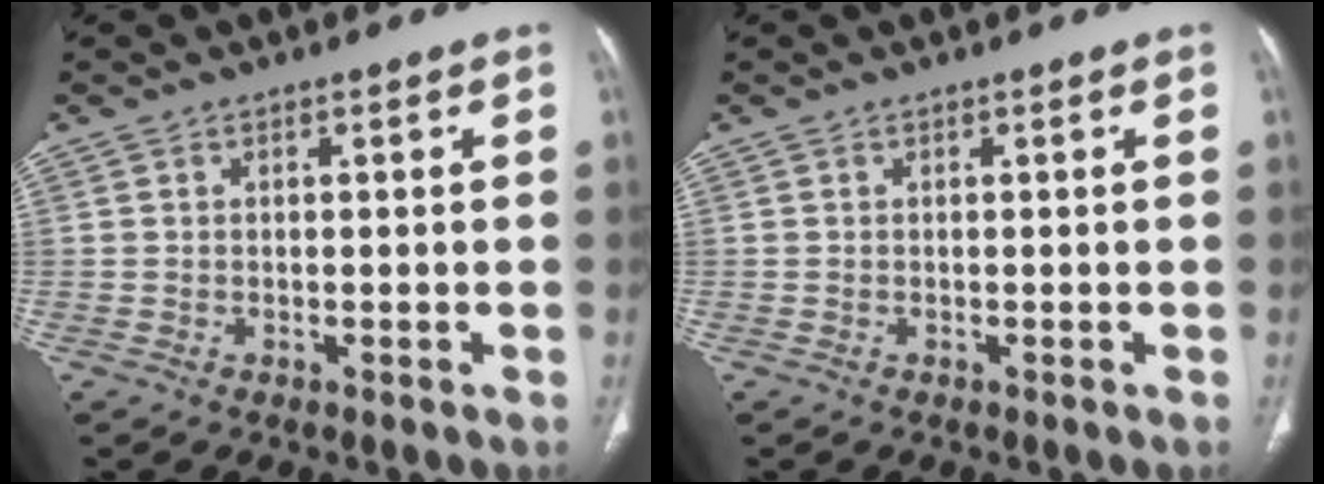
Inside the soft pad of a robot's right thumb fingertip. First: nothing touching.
{"total": 0.0}